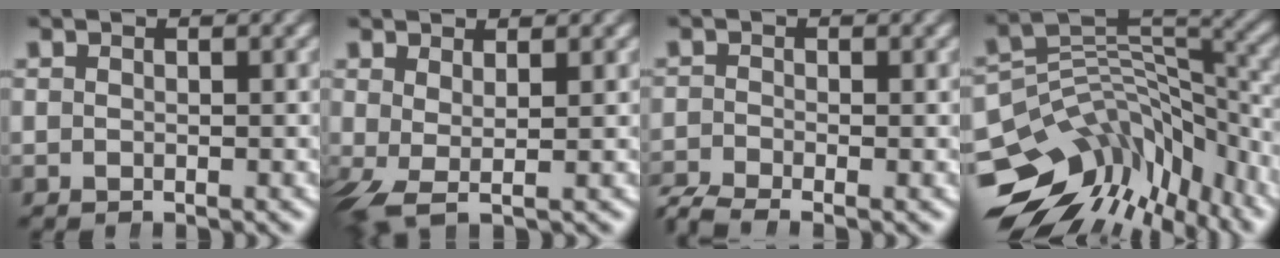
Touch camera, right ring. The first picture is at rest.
{"total": 2.4, "force": [-0.7, 0.9, 2.1], "torque": [-0.061, -0.027, 0.006]}
{"total": 3.4, "force": [-2.9, 1.3, 1.2], "torque": [-0.017, -0.012, -0.045]}
{"total": 14.3, "force": [-5.7, 10.0, 8.5], "torque": [-0.145, -0.041, -0.085]}